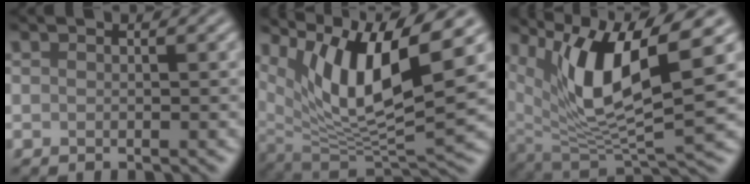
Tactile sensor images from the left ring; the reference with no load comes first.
{"total": 11.1, "force": [5.2, 3.3, 9.3], "torque": [-0.167, -0.005, 0.101]}
{"total": 9.7, "force": [3.6, 3.1, 8.5], "torque": [-0.161, -0.013, 0.069]}